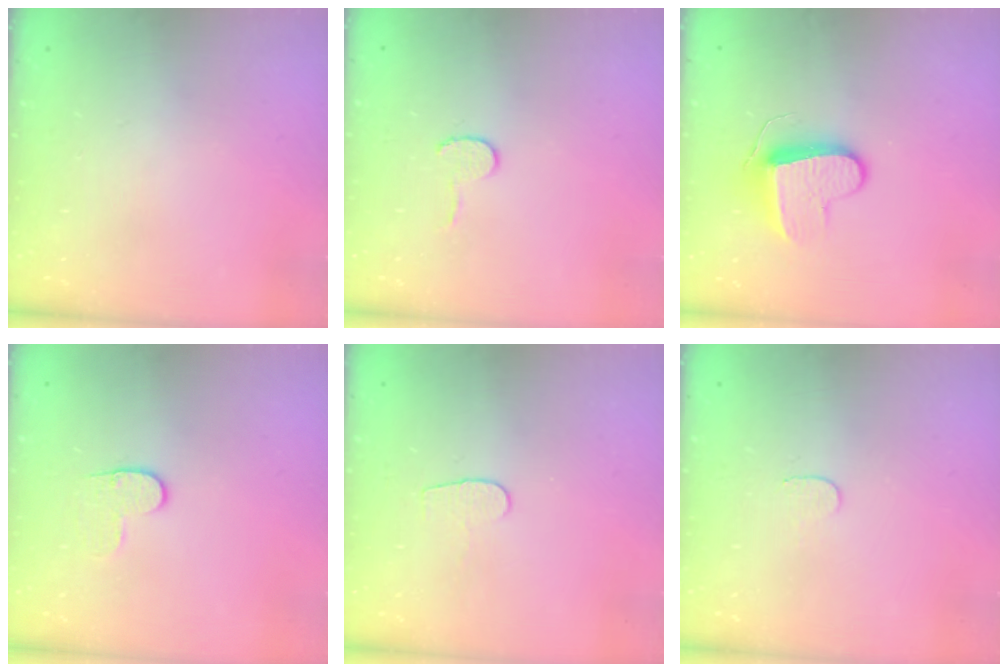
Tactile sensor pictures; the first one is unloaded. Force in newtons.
{"total": 4.5, "press": 4.4, "slide": 0.4}
{"total": 9.3, "press": 9.3, "slide": 0.5}
{"total": 5.7, "press": 5.6, "slide": 0.6}
{"total": 4.7, "press": 4.6, "slide": 0.4}
{"total": 3.4, "press": 3.4, "slide": 0.2}